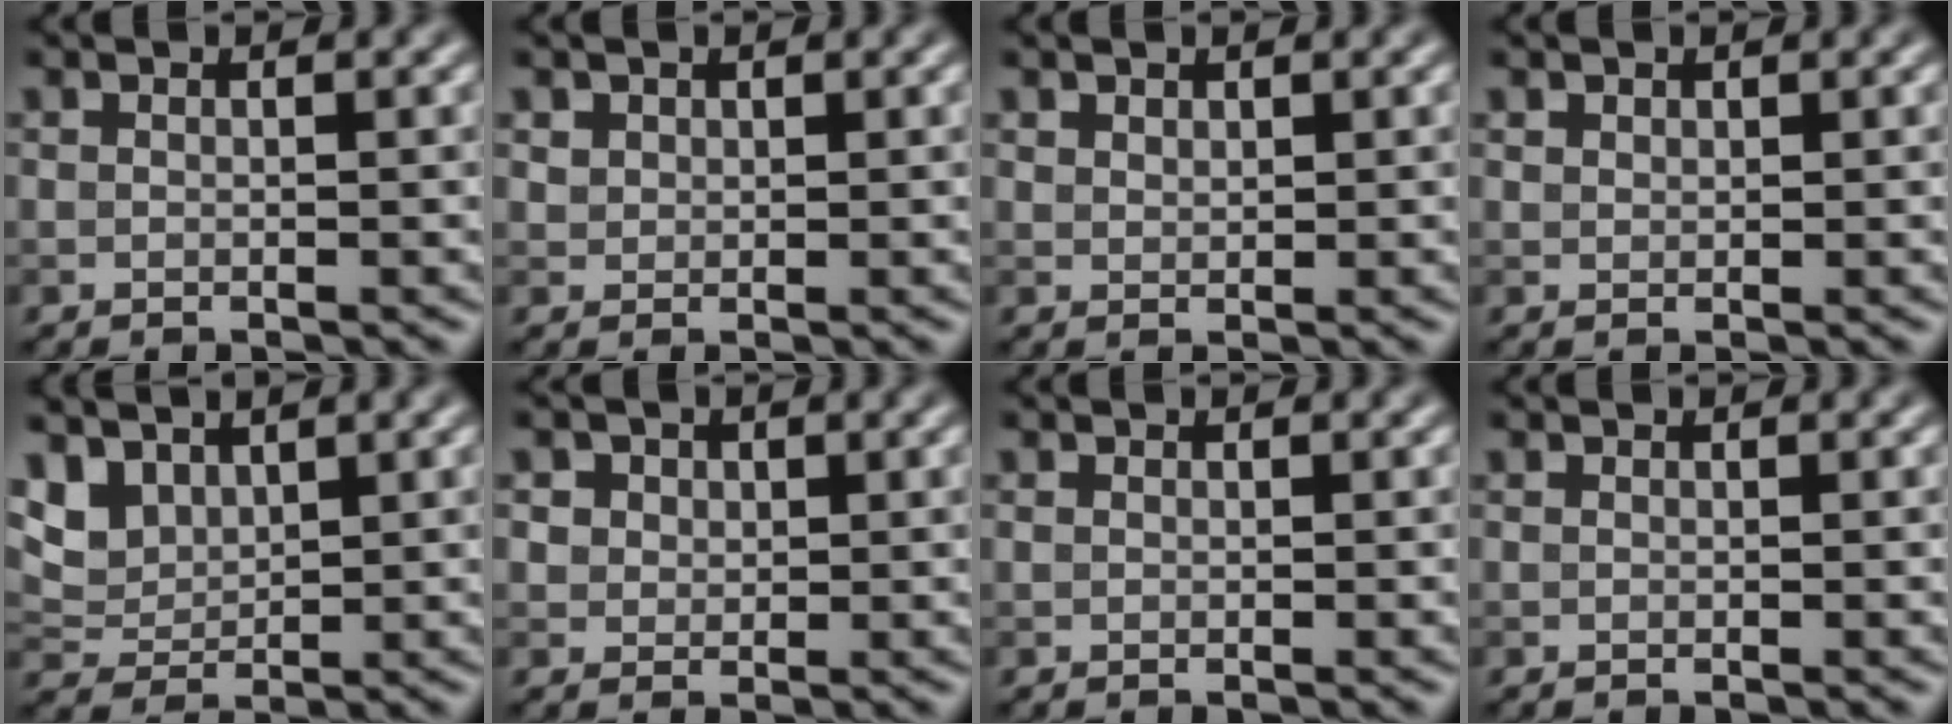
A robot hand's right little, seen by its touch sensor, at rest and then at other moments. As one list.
[{"total": 1.2, "force": [0.7, 0.9, 0.2], "torque": [-0.003, -0.010, 0.023]}, {"total": 0.8, "force": [0.7, 0.4, 0.1], "torque": [-0.004, 0.000, 0.016]}, {"total": 0.7, "force": [0.6, 0.4, 0.1], "torque": [0.000, 0.000, 0.012]}, {"total": 4.0, "force": [2.9, 2.2, 1.6], "torque": [-0.046, -0.007, 0.069]}, {"total": 3.9, "force": [2.0, 2.9, 1.5], "torque": [-0.034, 0.010, 0.027]}, {"total": 0.0}, {"total": 0.0}]